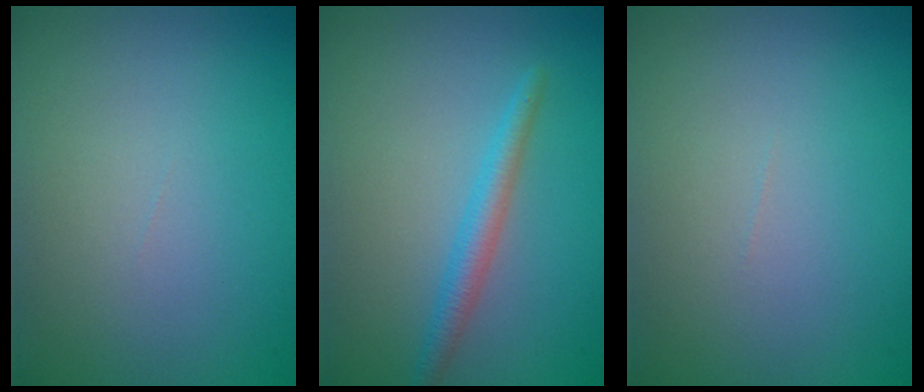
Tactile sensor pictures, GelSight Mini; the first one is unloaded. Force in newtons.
{"total": 2.2, "press": 2.2, "slide": 0.0}
{"total": 0.0}